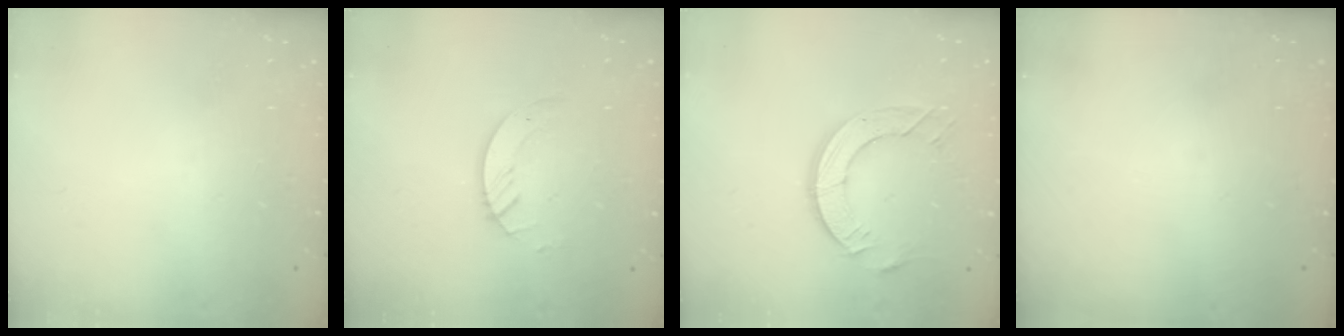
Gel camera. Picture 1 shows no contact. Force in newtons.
{"total": 3.1, "press": 3.0, "slide": 0.3}
{"total": 9.5, "press": 9.5, "slide": 1.0}
{"total": 0.0}